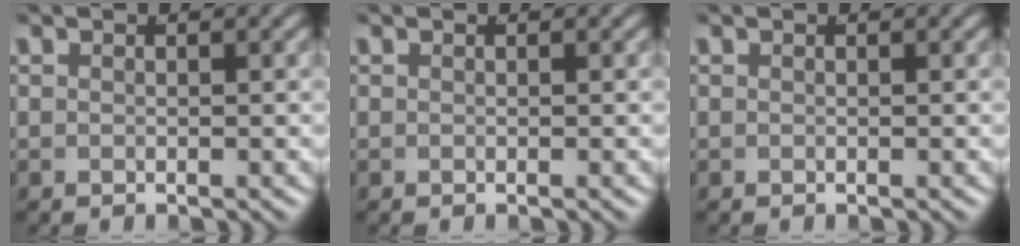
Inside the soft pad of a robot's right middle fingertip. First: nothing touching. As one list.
[{"total": 0.0}, {"total": 0.0}]